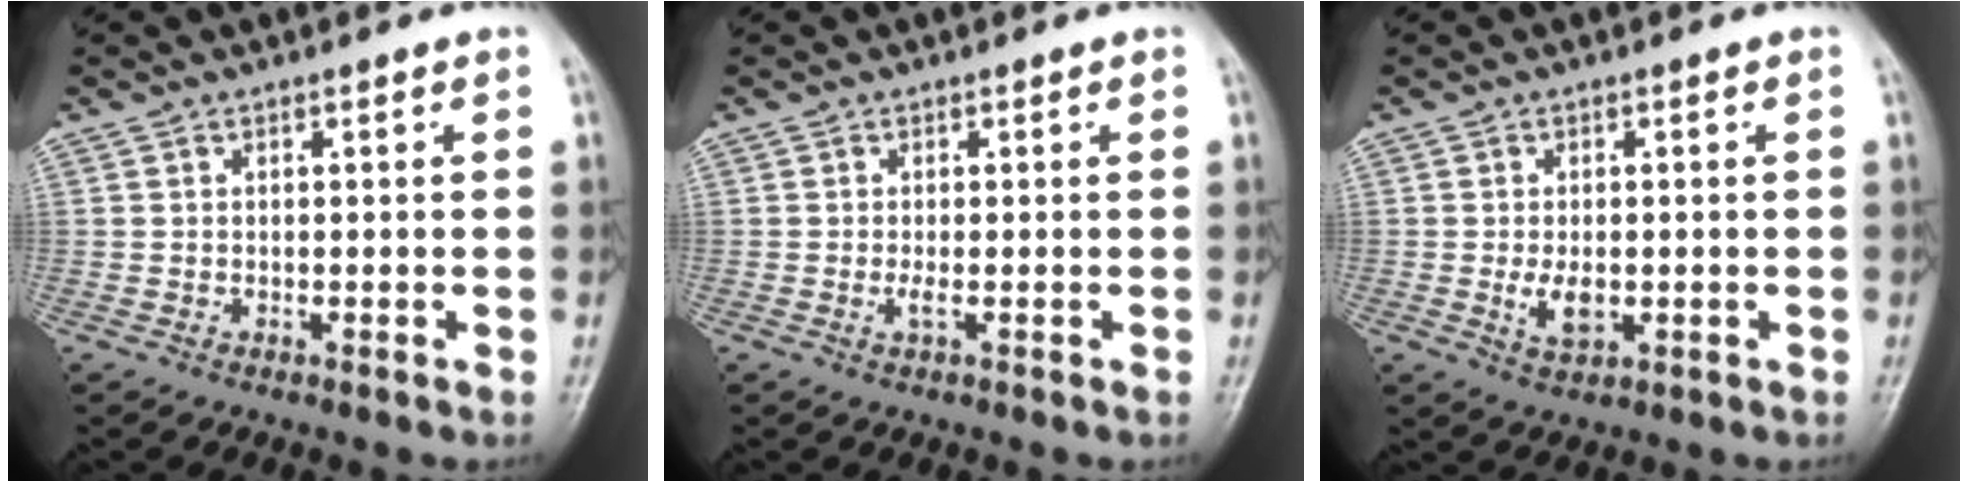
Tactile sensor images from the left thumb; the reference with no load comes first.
{"total": 1.2, "force": [-0.3, 0.2, 1.1], "torque": [-0.024, -0.003, -0.007]}
{"total": 4.2, "force": [-0.6, 2.4, 3.3], "torque": [-0.054, -0.004, -0.006]}